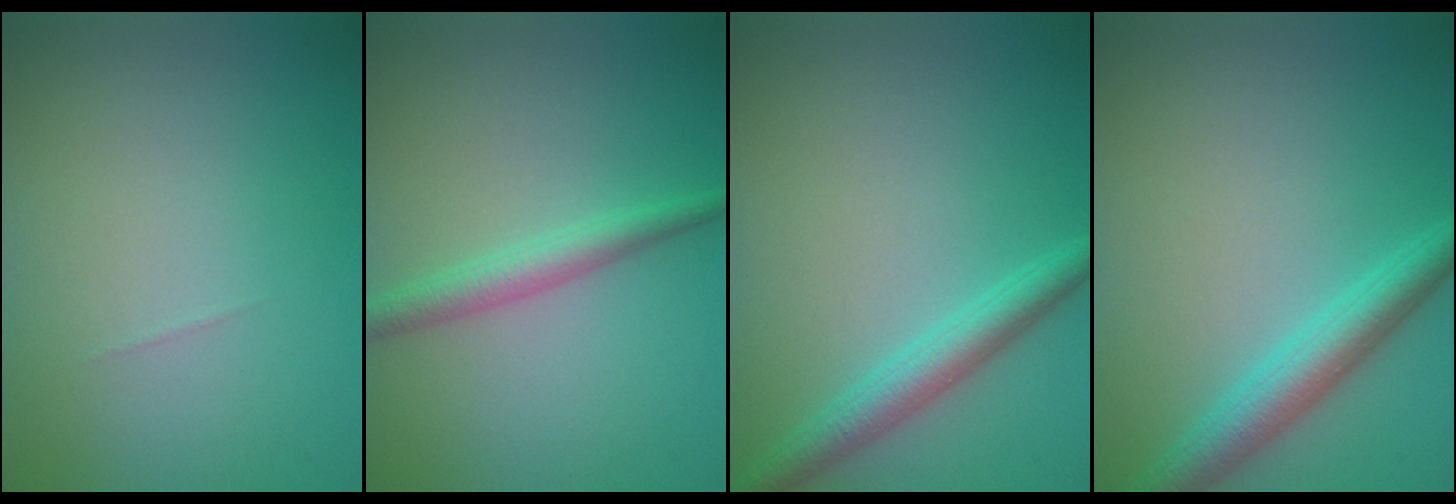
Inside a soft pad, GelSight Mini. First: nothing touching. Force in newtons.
{"total": 2.4, "press": 2.4, "slide": 0.0}
{"total": 3.2, "press": 3.2, "slide": 0.1}
{"total": 4.0, "press": 3.9, "slide": 0.2}